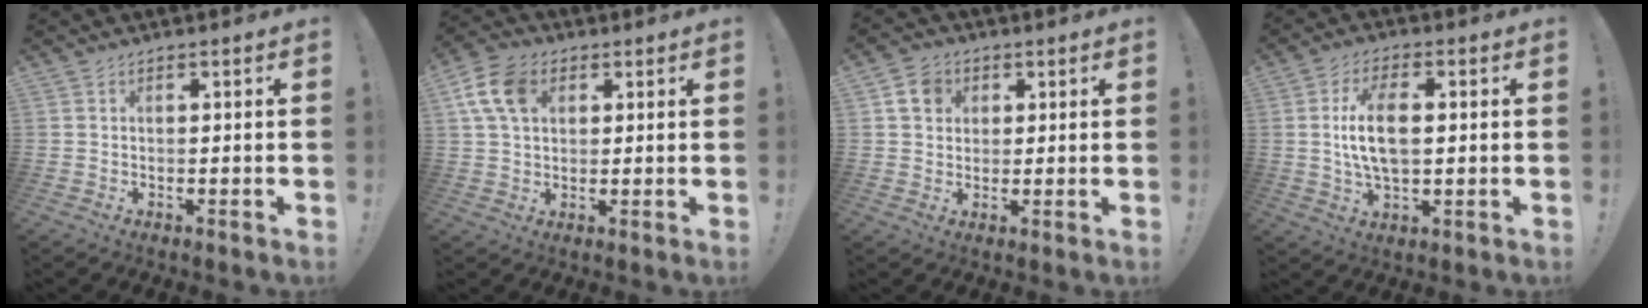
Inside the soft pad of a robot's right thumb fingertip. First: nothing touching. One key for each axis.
{"total": 10.9, "fx": 3.5, "fy": 7.6, "fz": 7.0, "tx": -0.142, "ty": 0.009, "tz": 0.072}
{"total": 6.8, "fx": 2.6, "fy": 5.7, "fz": 2.8, "tx": -0.043, "ty": 0.000, "tz": 0.051}
{"total": 10.8, "fx": 1.0, "fy": 5.3, "fz": 9.4, "tx": -0.168, "ty": -0.007, "tz": 0.013}